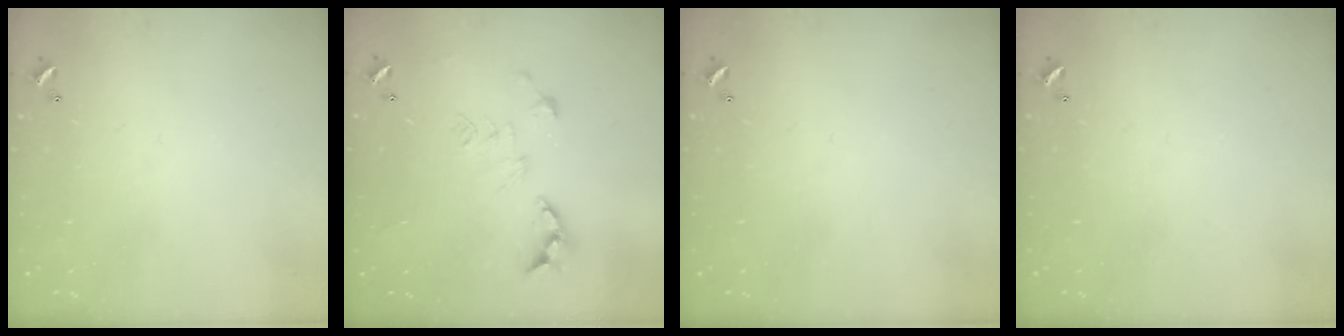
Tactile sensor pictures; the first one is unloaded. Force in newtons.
{"total": 2.6, "press": 1.9, "slide": 1.8}
{"total": 0.0}
{"total": 0.0}